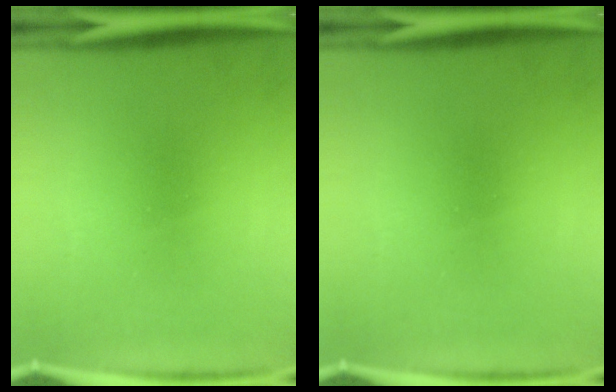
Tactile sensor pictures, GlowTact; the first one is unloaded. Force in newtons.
{"total": 0.0}